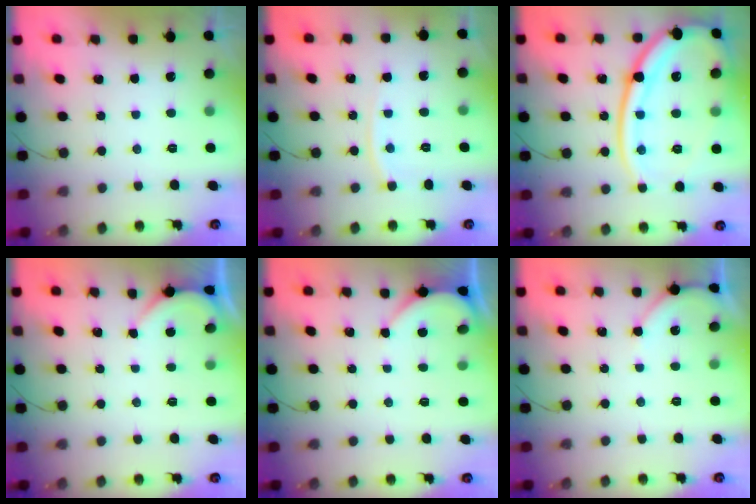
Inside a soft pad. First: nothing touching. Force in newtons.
{"total": 4.1, "press": 4.0, "slide": 0.6}
{"total": 23.9, "press": 23.7, "slide": 2.6}
{"total": 1.9, "press": 1.9, "slide": 0.2}
{"total": 2.7, "press": 2.7, "slide": 0.1}
{"total": 4.0, "press": 3.9, "slide": 0.7}